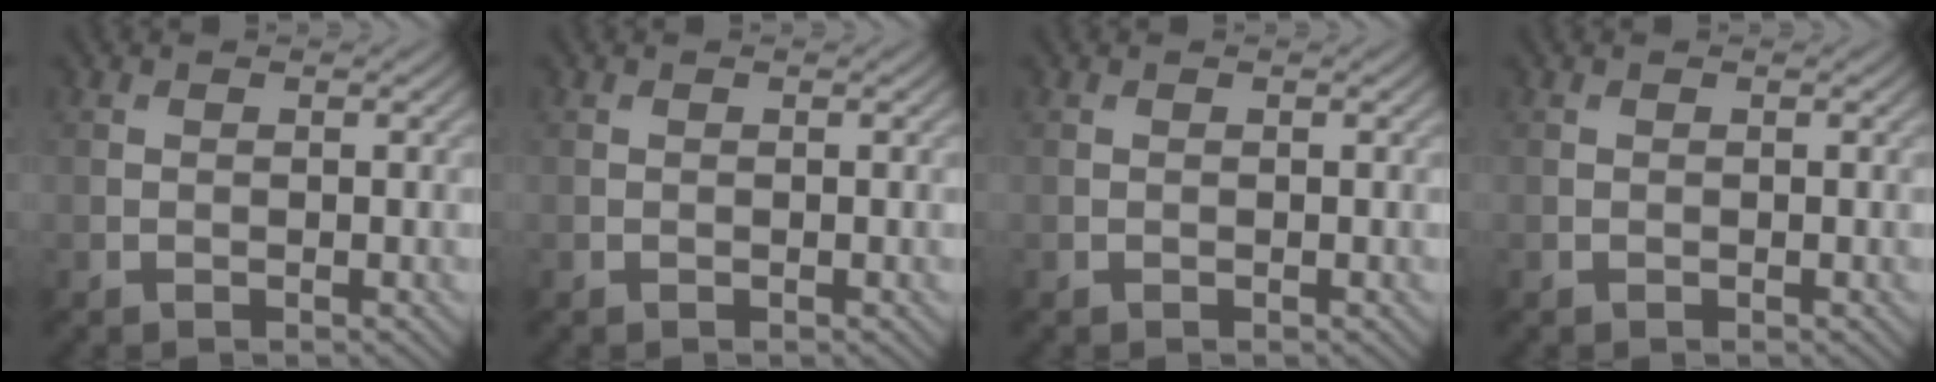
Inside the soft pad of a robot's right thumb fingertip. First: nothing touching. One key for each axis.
{"total": 0.0}
{"total": 0.0}
{"total": 0.0}